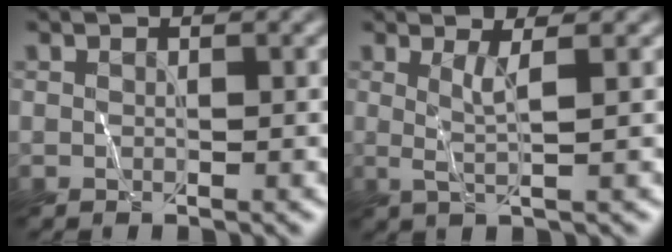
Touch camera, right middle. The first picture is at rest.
{"total": 2.2, "force": [0.5, 0.3, 2.1], "torque": [-0.043, -0.004, 0.011]}